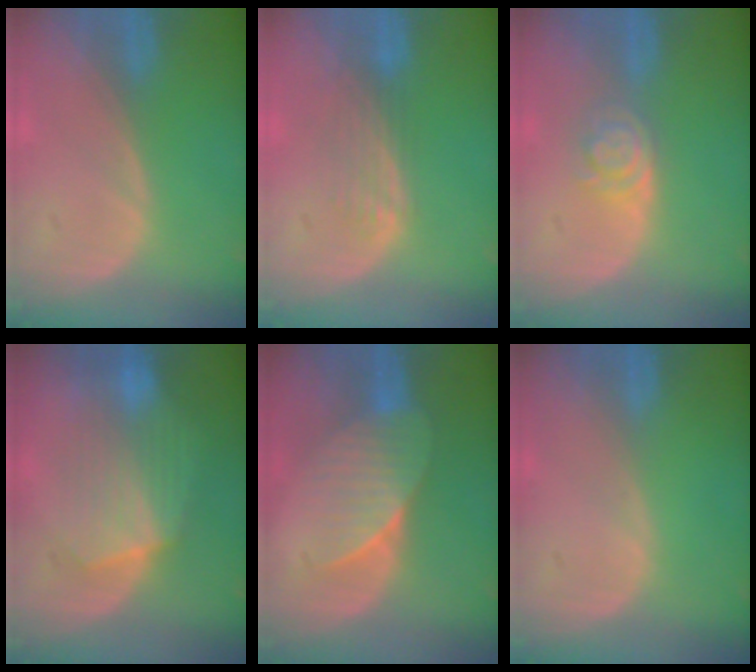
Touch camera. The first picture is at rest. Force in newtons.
{"total": 3.5, "press": 2.9, "slide": 1.9}
{"total": 4.0, "press": 3.6, "slide": 1.7}
{"total": 7.3, "press": 7.2, "slide": 0.7}
{"total": 7.0, "press": 6.6, "slide": 2.3}
{"total": 0.0}